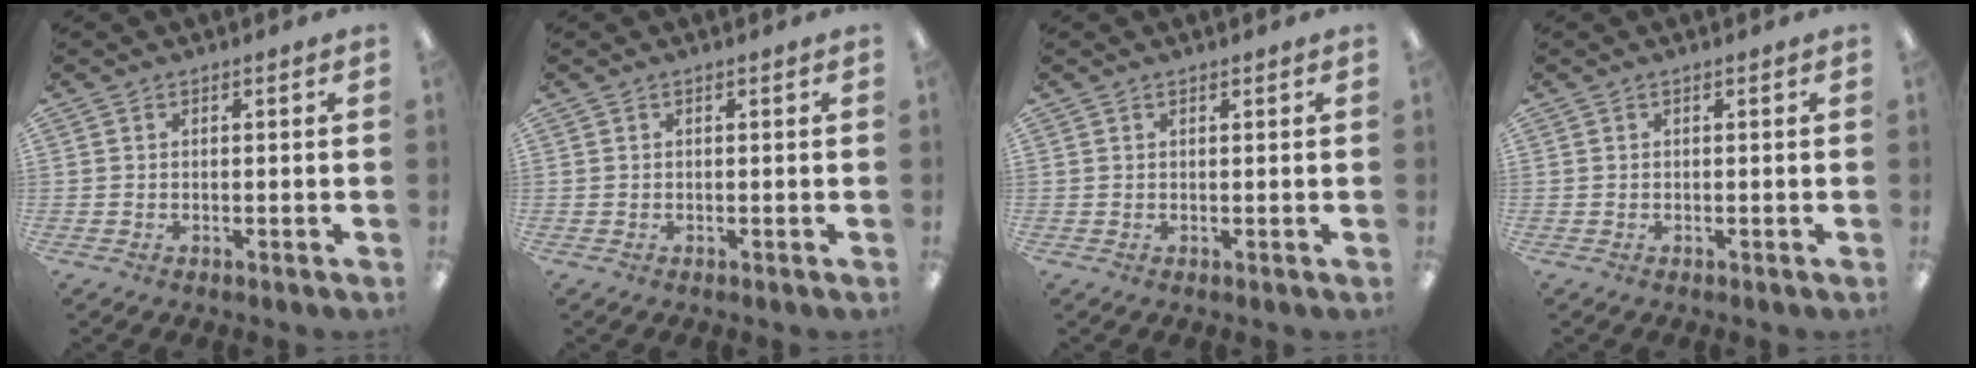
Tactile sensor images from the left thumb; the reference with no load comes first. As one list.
[{"total": 0.0}, {"total": 0.5, "force": [0.5, 0.2, 0.2], "torque": [-0.004, 0.002, 0.008]}, {"total": 0.0}]